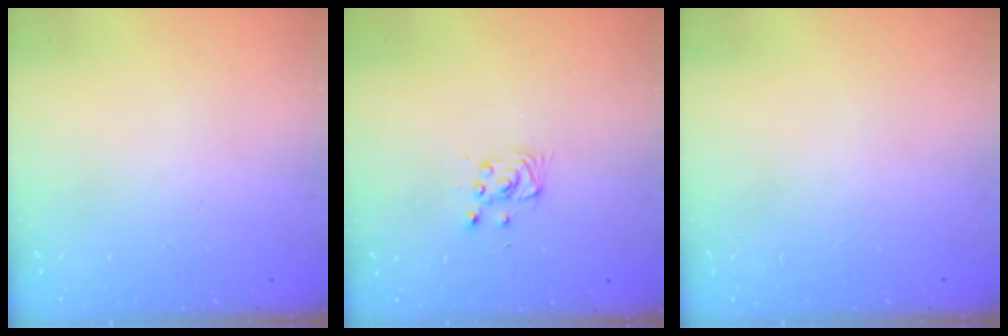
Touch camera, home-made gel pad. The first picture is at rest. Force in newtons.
{"total": 3.3, "press": 3.3, "slide": 0.4}
{"total": 0.0}